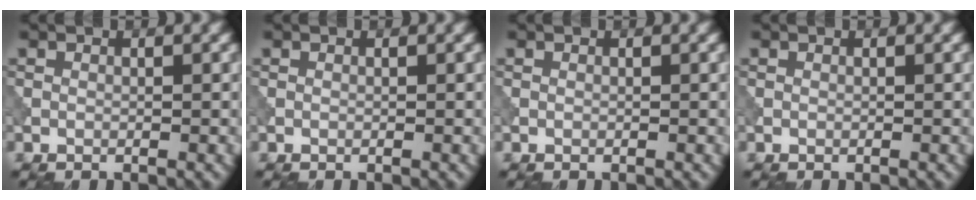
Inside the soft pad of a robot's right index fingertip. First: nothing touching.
{"total": 0.0}
{"total": 0.0}
{"total": 0.0}